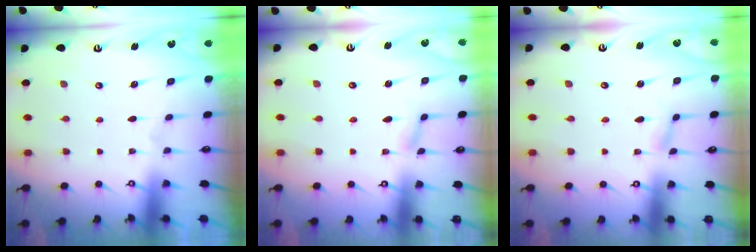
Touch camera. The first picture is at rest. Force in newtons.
{"total": 1.8, "press": 1.7, "slide": 0.1}
{"total": 2.3, "press": 2.3, "slide": 0.3}